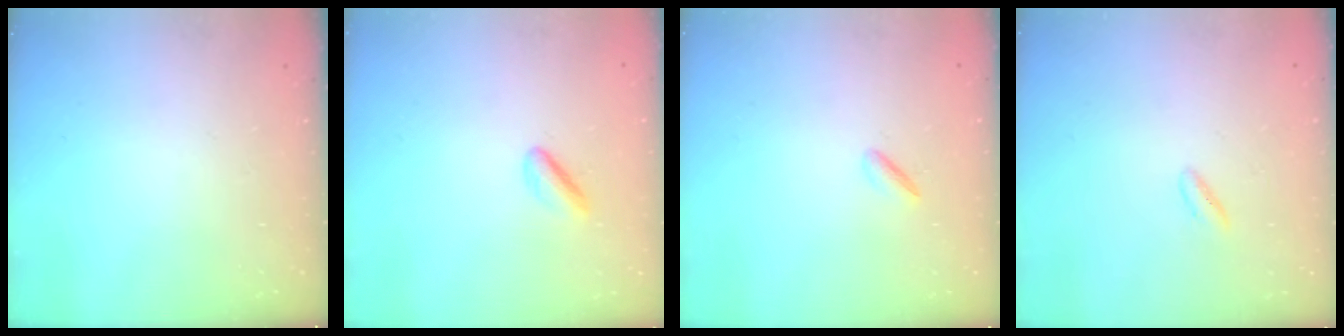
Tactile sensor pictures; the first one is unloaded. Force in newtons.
{"total": 2.9, "press": 2.8, "slide": 0.8}
{"total": 2.0, "press": 1.9, "slide": 0.7}
{"total": 1.7, "press": 1.4, "slide": 0.9}